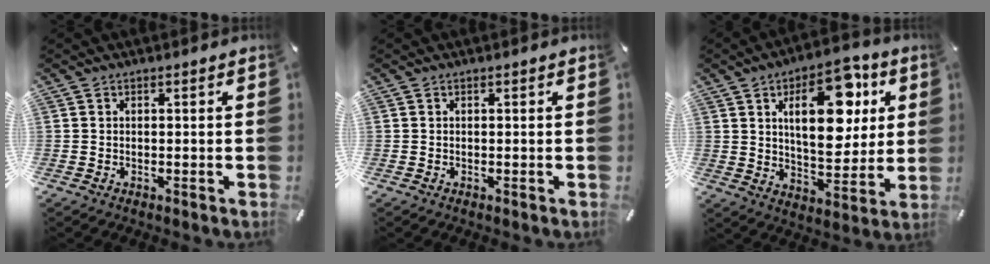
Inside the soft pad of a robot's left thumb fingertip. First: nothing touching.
{"total": 0.0}
{"total": 19.1, "force": [6.9, 10.0, 14.8], "torque": [-0.208, -0.018, 0.108]}